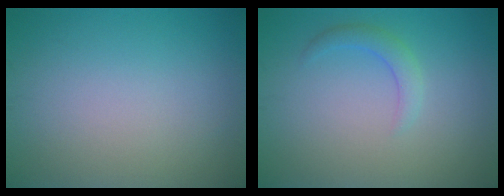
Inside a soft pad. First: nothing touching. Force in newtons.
{"total": 1.7, "press": 1.7, "slide": 0.1}